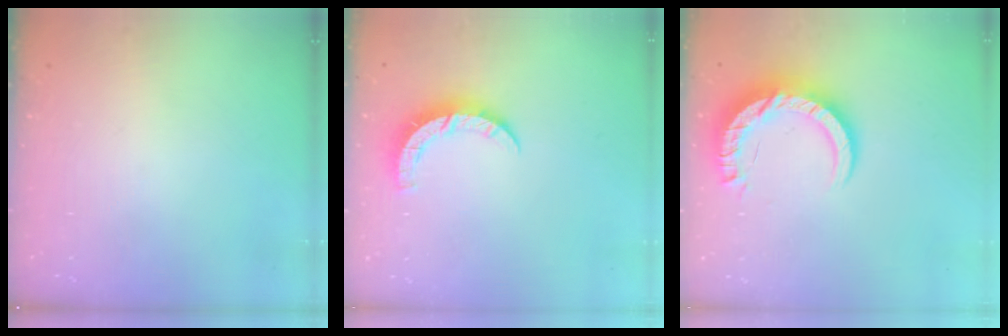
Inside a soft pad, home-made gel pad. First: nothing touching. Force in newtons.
{"total": 6.5, "press": 6.5, "slide": 0.4}
{"total": 11.9, "press": 11.8, "slide": 0.9}